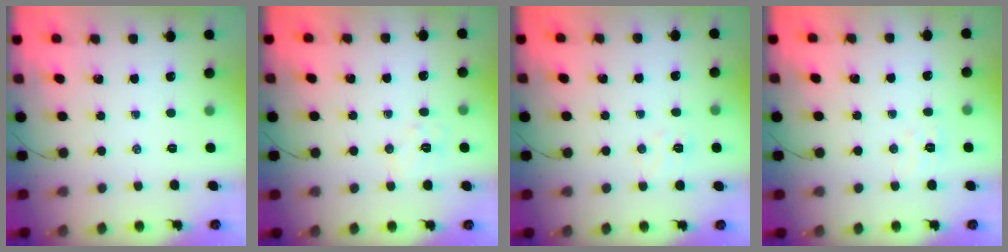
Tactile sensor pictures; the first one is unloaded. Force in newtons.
{"total": 5.9, "press": 5.8, "slide": 0.9}
{"total": 4.0, "press": 3.9, "slide": 1.1}
{"total": 3.9, "press": 3.8, "slide": 1.0}